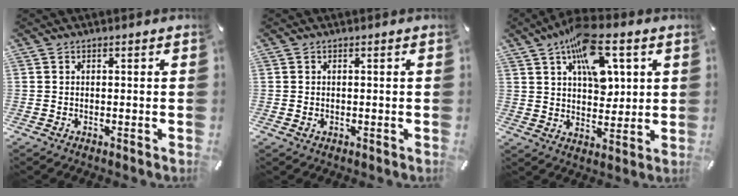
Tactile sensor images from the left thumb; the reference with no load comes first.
{"total": 0.6, "force": [-0.1, 0.5, 0.3], "torque": [-0.006, 0.003, -0.003]}
{"total": 14.0, "force": [6.0, 7.8, 10.0], "torque": [-0.153, -0.012, 0.106]}